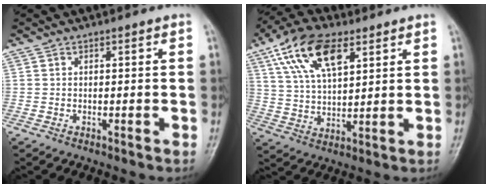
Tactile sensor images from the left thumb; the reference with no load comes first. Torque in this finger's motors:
{"motor_torque": [0.44, 0.42, 1.33, -0.80, 0.14]}